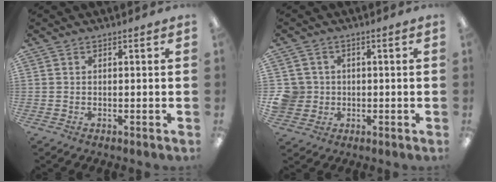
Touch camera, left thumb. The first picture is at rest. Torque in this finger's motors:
{"motor_torque": [-0.24, 0.25, -0.12, -0.14, 0.00]}